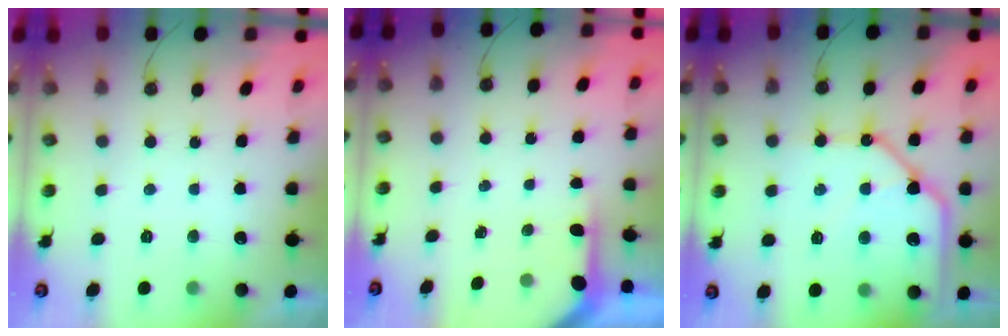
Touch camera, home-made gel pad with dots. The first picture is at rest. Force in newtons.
{"total": 3.7, "press": 3.7, "slide": 0.2}
{"total": 15.8, "press": 15.7, "slide": 1.7}